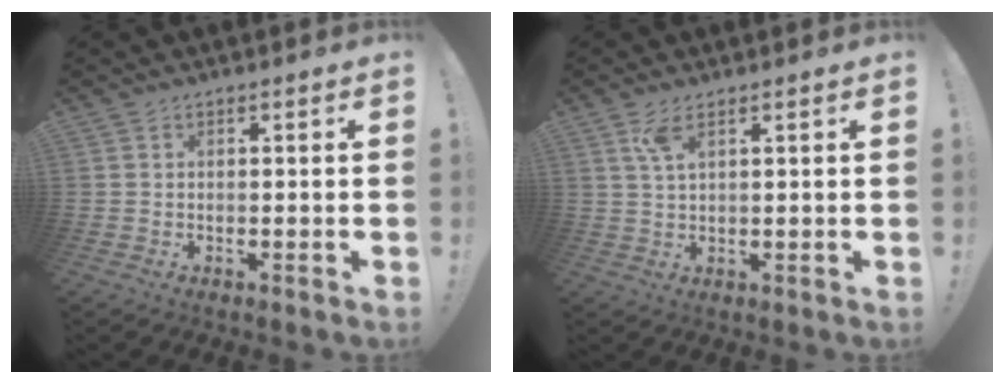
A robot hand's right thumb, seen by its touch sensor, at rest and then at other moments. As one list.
[{"total": 4.8, "force": [2.4, 1.5, 3.8], "torque": [-0.077, 0.001, 0.043]}]